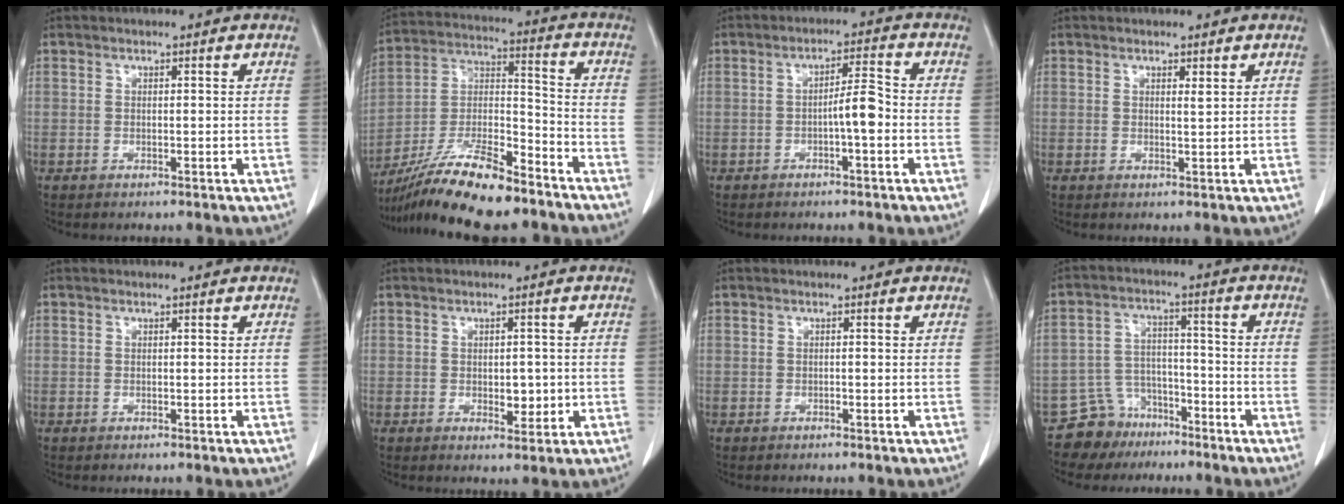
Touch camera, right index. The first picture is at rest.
{"total": 17.4, "force": [-13.9, 2.7, 10.1], "torque": [-0.209, -0.013, -0.253]}
{"total": 4.3, "force": [-1.1, 0.4, 4.1], "torque": [-0.061, 0.012, -0.014]}
{"total": 0.8, "force": [0.5, 0.0, 0.6], "torque": [-0.014, -0.004, 0.009]}
{"total": 0.0}
{"total": 3.2, "force": [-0.3, 1.9, 2.6], "torque": [-0.028, 0.001, 0.007]}
{"total": 0.0}
{"total": 7.2, "force": [-5.4, 4.8, -0.2], "torque": [0.003, 0.027, -0.095]}